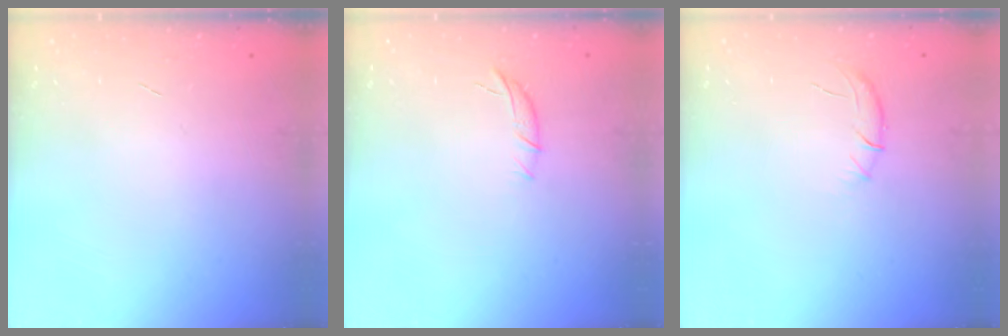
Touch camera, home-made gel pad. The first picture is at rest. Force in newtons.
{"total": 5.8, "press": 5.7, "slide": 1.2}
{"total": 6.4, "press": 6.2, "slide": 1.7}